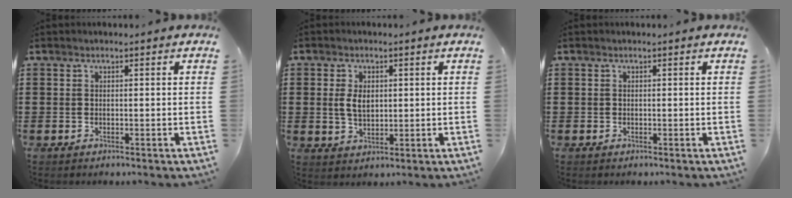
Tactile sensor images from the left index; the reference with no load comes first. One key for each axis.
{"total": 3.9, "fx": 0.7, "fy": 2.3, "fz": 3.0, "tx": -0.072, "ty": 0.005, "tz": 0.010}
{"total": 0.0}